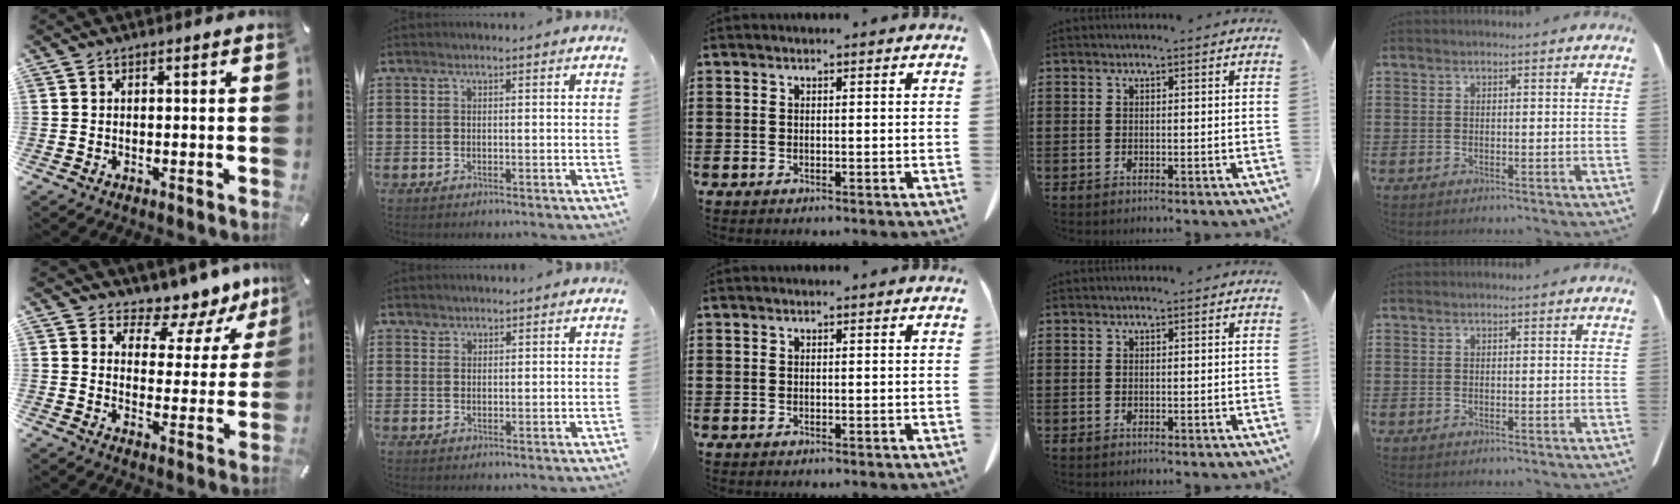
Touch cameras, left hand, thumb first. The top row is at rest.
{"thumb": {"total": 8.3, "force": [7.0, 4.0, 2.0], "torque": [-0.023, -0.077, 0.120]}, "index": {"total": 1.4, "force": [1.2, 0.7, 0.0], "torque": [-0.003, 0.002, 0.024]}}